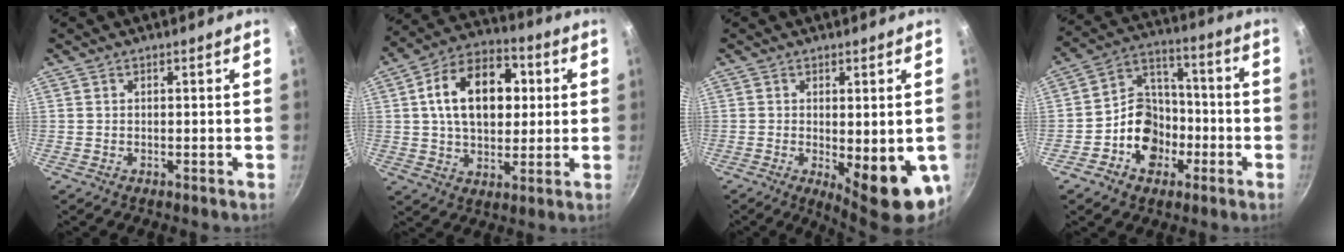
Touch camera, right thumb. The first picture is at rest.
{"total": 17.9, "force": [3.3, 11.8, 13.0], "torque": [-0.175, 0.018, 0.042]}
{"total": 12.5, "force": [-2.6, 4.2, 11.4], "torque": [-0.130, -0.013, -0.021]}
{"total": 12.6, "force": [-4.4, 10.2, 6.0], "torque": [-0.060, 0.052, -0.084]}